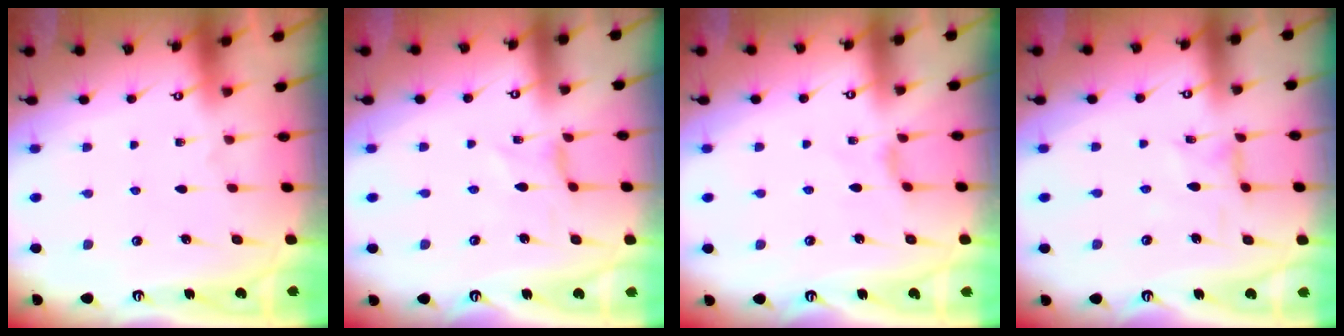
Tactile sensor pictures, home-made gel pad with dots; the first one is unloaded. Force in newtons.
{"total": 0.0}
{"total": 1.1, "press": 1.1, "slide": 0.4}
{"total": 1.2, "press": 1.2, "slide": 0.2}